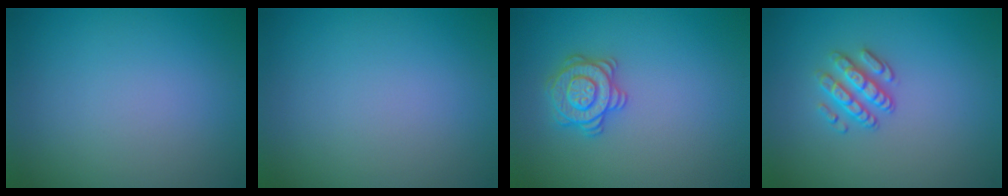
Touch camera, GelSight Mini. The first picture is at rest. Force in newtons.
{"total": 0.0}
{"total": 2.9, "press": 2.9, "slide": 0.1}
{"total": 2.7, "press": 2.4, "slide": 1.2}